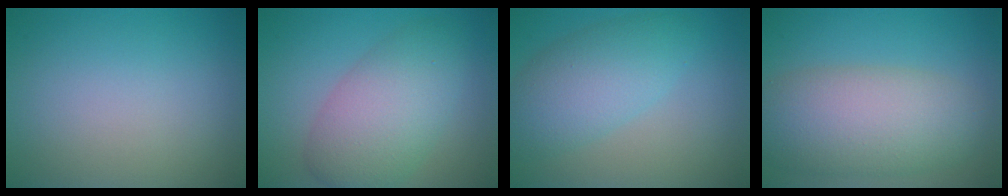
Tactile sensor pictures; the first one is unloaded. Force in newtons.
{"total": 6.3, "press": 6.3, "slide": 0.3}
{"total": 5.2, "press": 5.2, "slide": 0.1}
{"total": 8.0, "press": 8.0, "slide": 0.5}